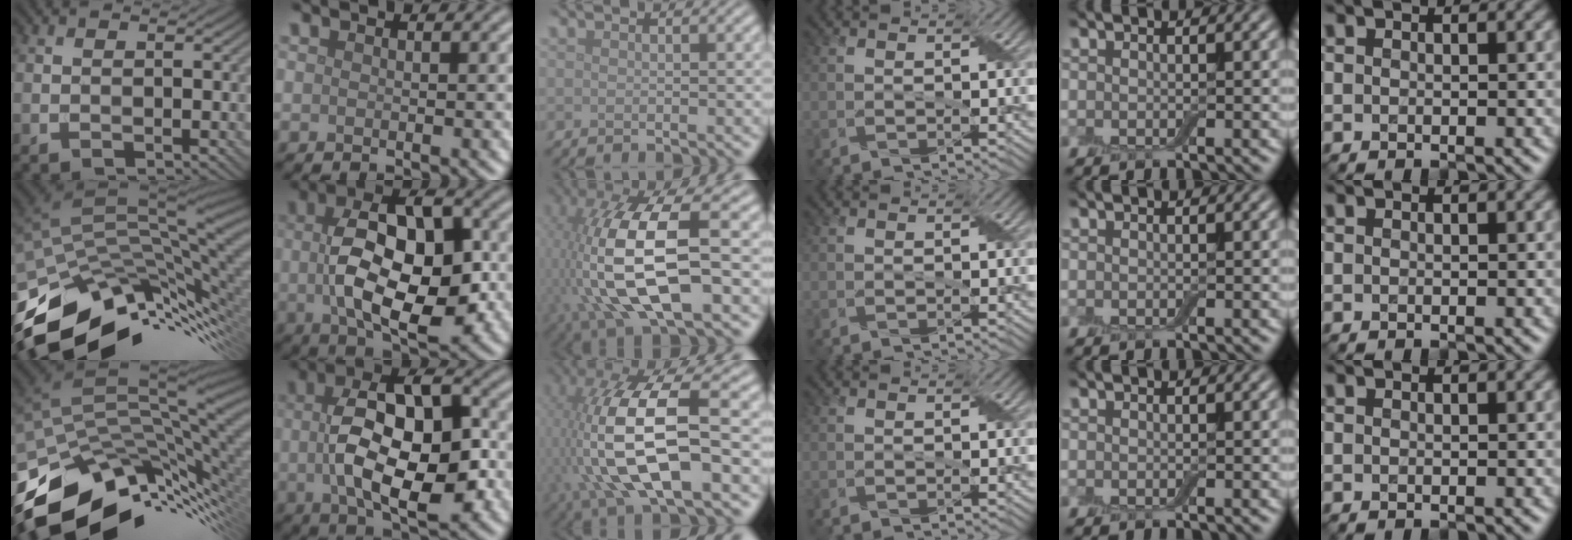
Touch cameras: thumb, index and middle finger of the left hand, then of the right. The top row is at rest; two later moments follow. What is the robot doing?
{"motion": "peel", "object": "aluminum foil"}